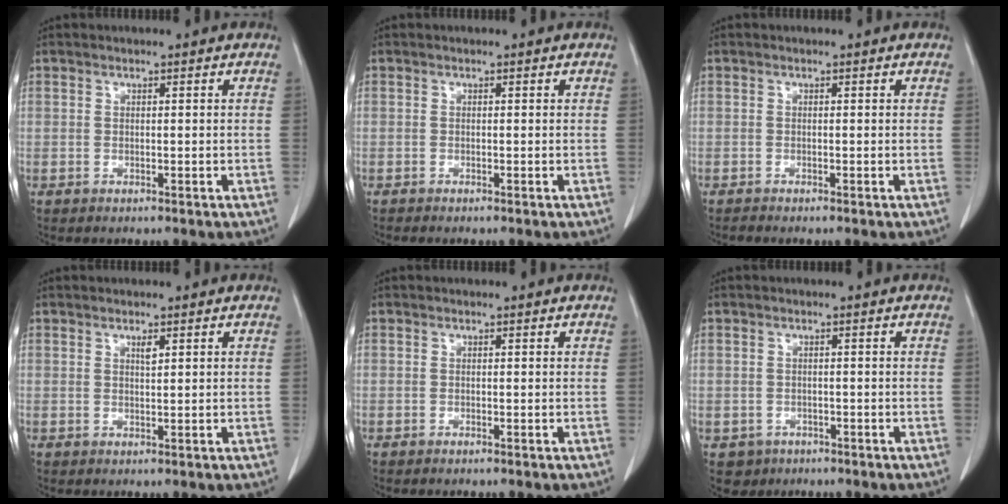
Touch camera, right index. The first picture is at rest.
{"total": 0.0}
{"total": 0.0}
{"total": 1.1, "force": [0.7, 0.2, 0.8], "torque": [-0.016, -0.005, 0.013]}
{"total": 0.0}
{"total": 2.9, "force": [-1.2, 2.6, 0.1], "torque": [0.002, 0.007, -0.014]}